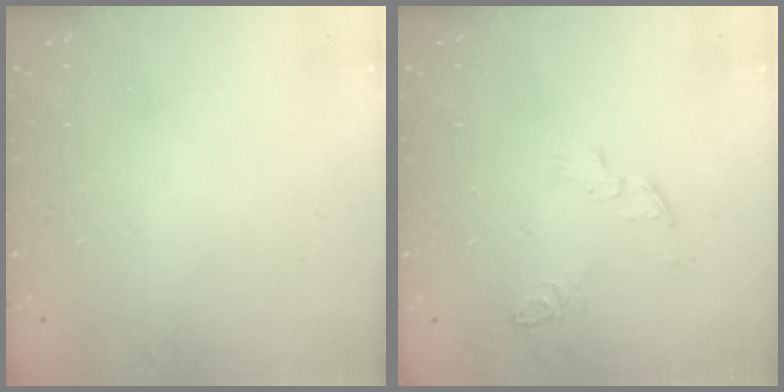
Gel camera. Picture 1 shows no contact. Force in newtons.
{"total": 4.7, "press": 4.7, "slide": 0.6}